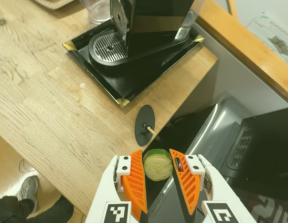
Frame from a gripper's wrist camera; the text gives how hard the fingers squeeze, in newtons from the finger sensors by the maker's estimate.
{"total": 9.9, "left": 10.1, "right": 9.7}